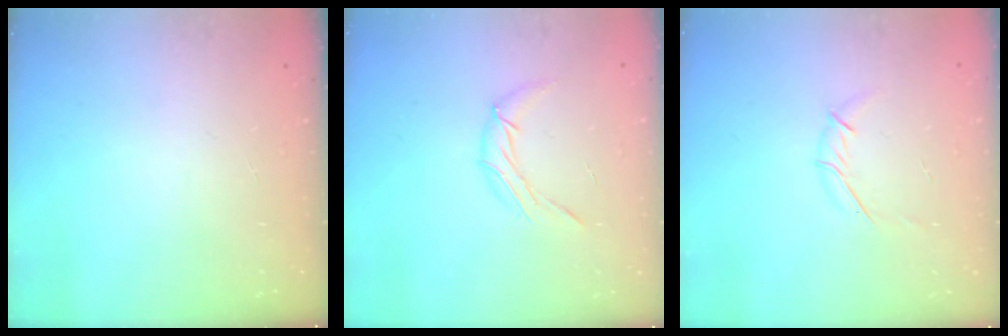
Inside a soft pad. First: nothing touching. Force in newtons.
{"total": 7.2, "press": 7.2, "slide": 0.7}
{"total": 4.3, "press": 4.2, "slide": 1.1}